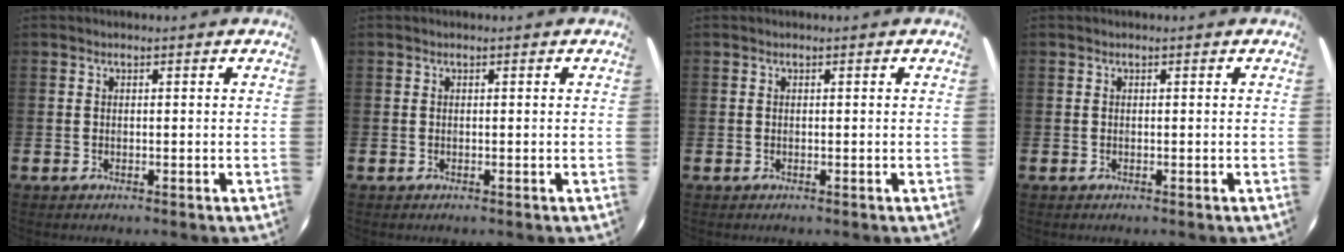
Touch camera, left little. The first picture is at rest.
{"total": 0.0}
{"total": 0.0}
{"total": 0.0}